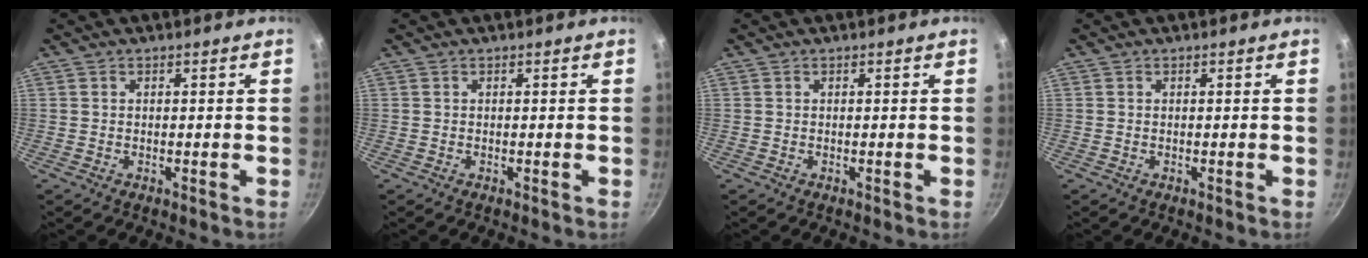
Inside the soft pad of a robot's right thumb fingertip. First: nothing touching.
{"total": 0.0}
{"total": 0.0}
{"total": 0.0}